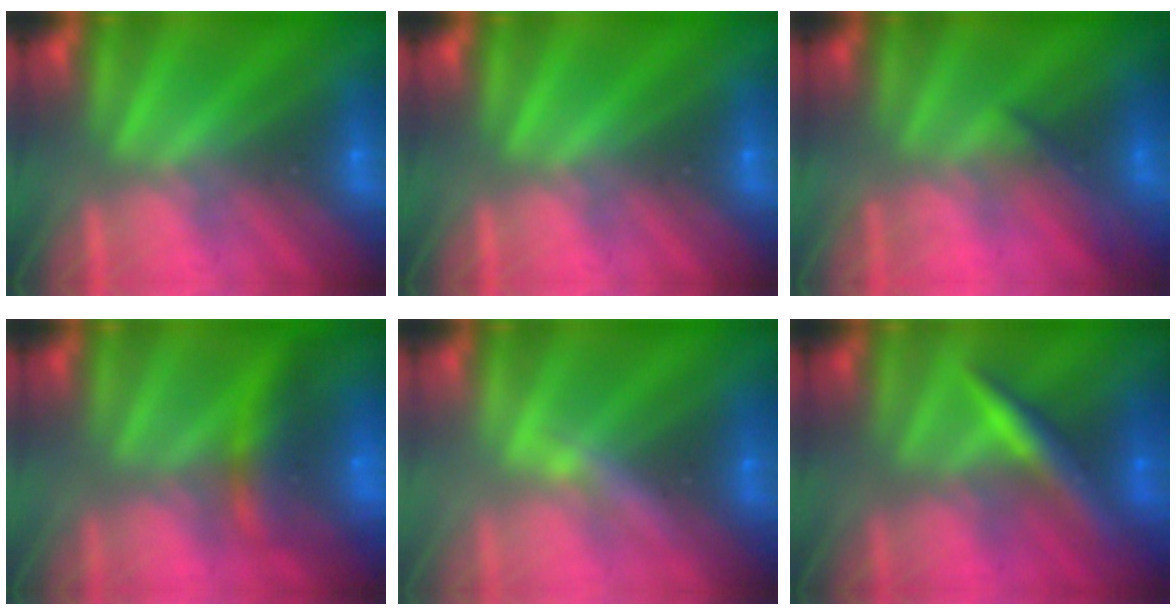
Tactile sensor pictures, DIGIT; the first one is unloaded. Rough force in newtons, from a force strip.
{"total": 0.0}
{"total": 2.0}
{"total": 8.2}
{"total": 2.2}
{"total": 2.4}